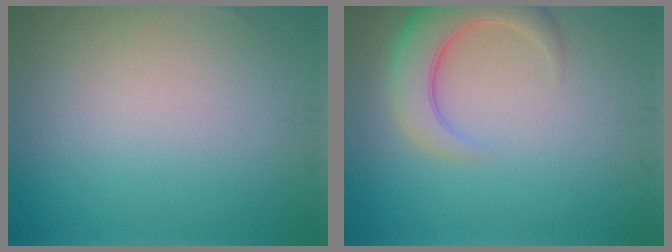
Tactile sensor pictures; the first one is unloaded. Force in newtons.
{"total": 5.4, "press": 5.4, "slide": 0.6}